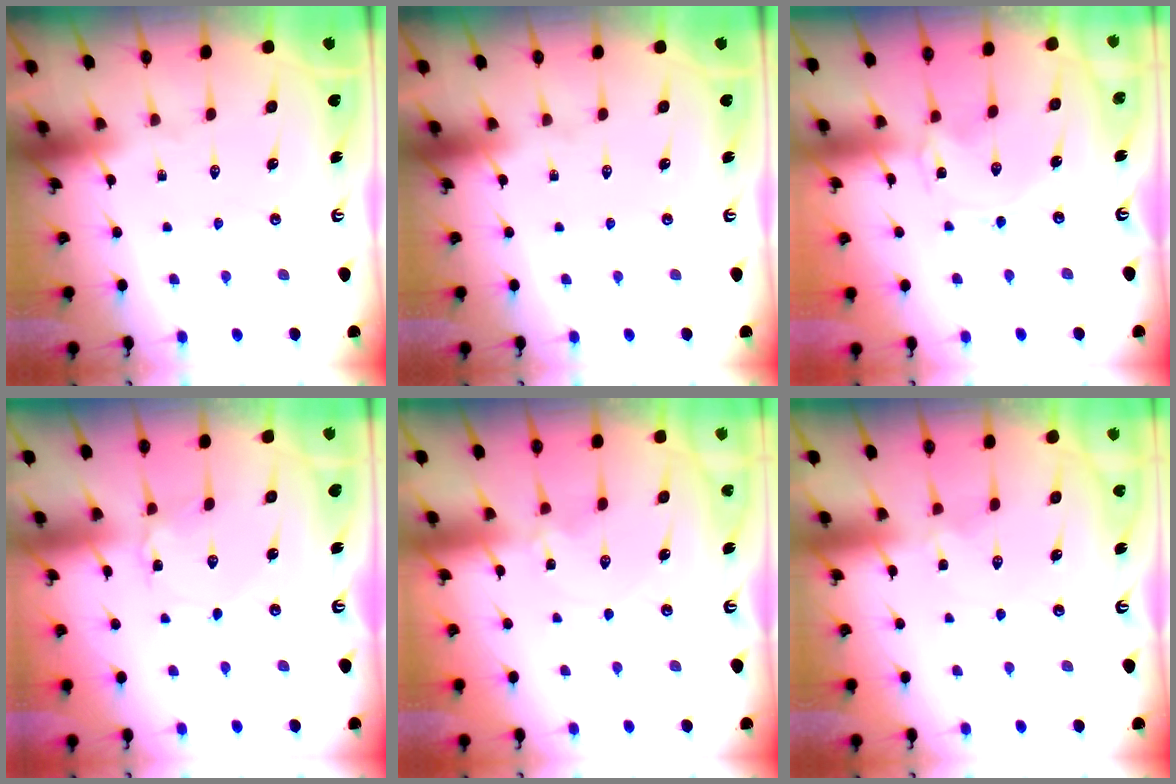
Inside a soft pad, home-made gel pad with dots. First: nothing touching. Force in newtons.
{"total": 0.0}
{"total": 0.0}
{"total": 2.3, "press": 2.3, "slide": 0.3}
{"total": 0.8, "press": 0.7, "slide": 0.3}
{"total": 2.4, "press": 2.4, "slide": 0.4}